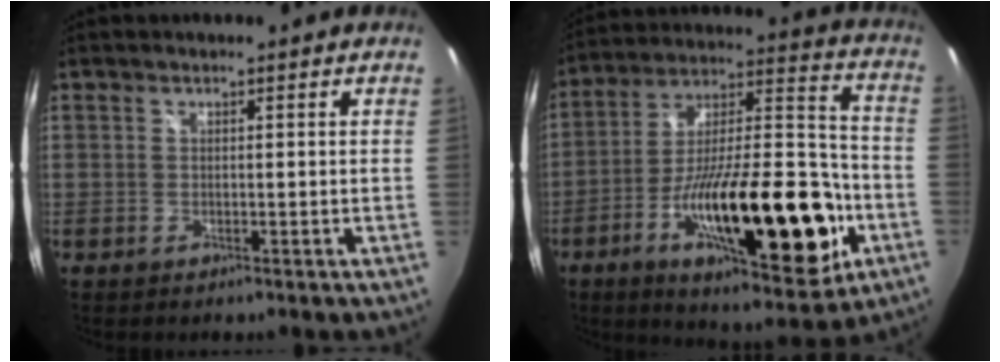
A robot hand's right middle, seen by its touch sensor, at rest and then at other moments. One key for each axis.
{"total": 28.2, "fx": -10.2, "fy": 9.0, "fz": 24.7, "tx": -0.394, "ty": -0.009, "tz": -0.157}